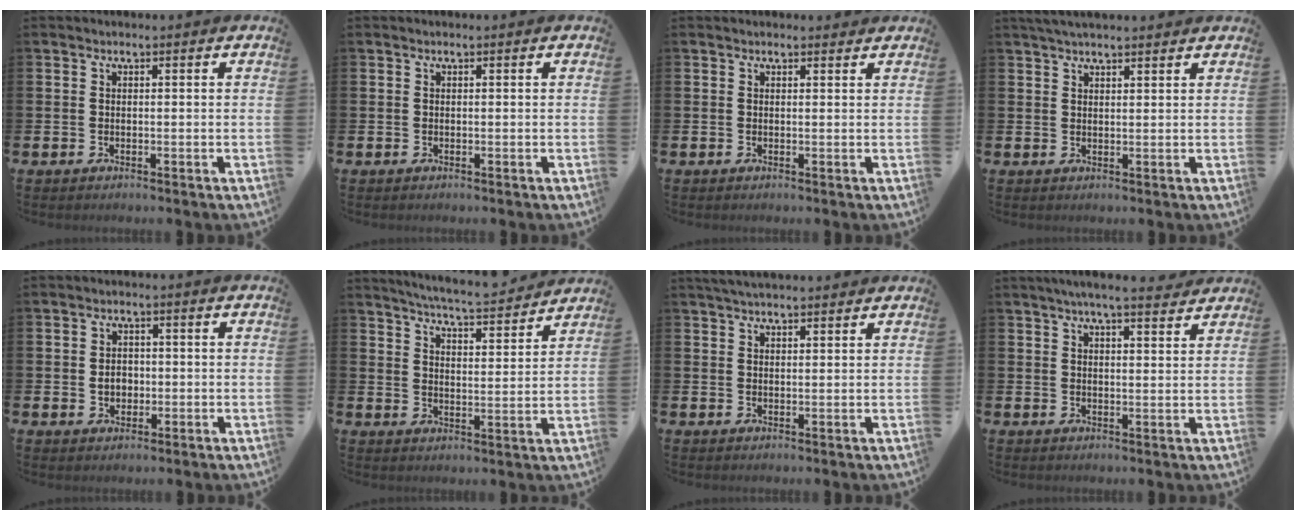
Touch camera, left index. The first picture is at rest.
{"total": 0.0}
{"total": 0.6, "force": [0.6, 0.2, 0.1], "torque": [0.005, 0.001, 0.009]}
{"total": 3.1, "force": [2.8, 0.6, 1.1], "torque": [-0.028, -0.002, 0.052]}
{"total": 2.4, "force": [-0.2, 2.0, 1.3], "torque": [-0.005, -0.002, -0.011]}
{"total": 6.1, "force": [6.0, -0.3, 1.0], "torque": [-0.040, -0.042, 0.104]}
{"total": 3.0, "force": [2.9, 0.5, 0.8], "torque": [-0.023, -0.004, 0.054]}
{"total": 5.0, "force": [4.6, 0.2, 1.9], "torque": [-0.037, -0.017, 0.081]}